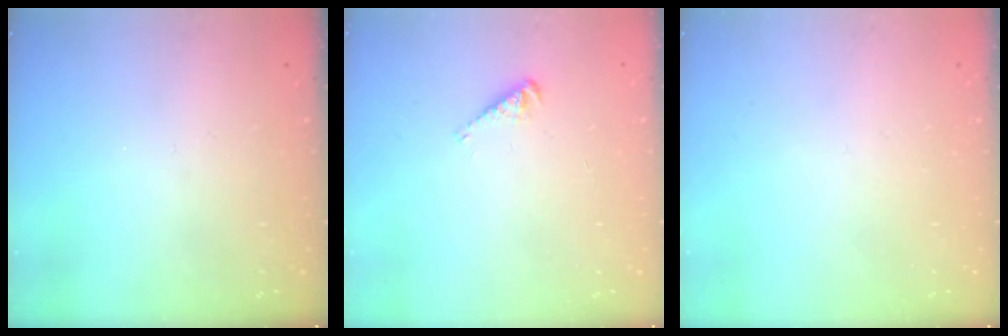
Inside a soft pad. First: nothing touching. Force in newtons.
{"total": 2.5, "press": 2.5, "slide": 0.1}
{"total": 0.0}